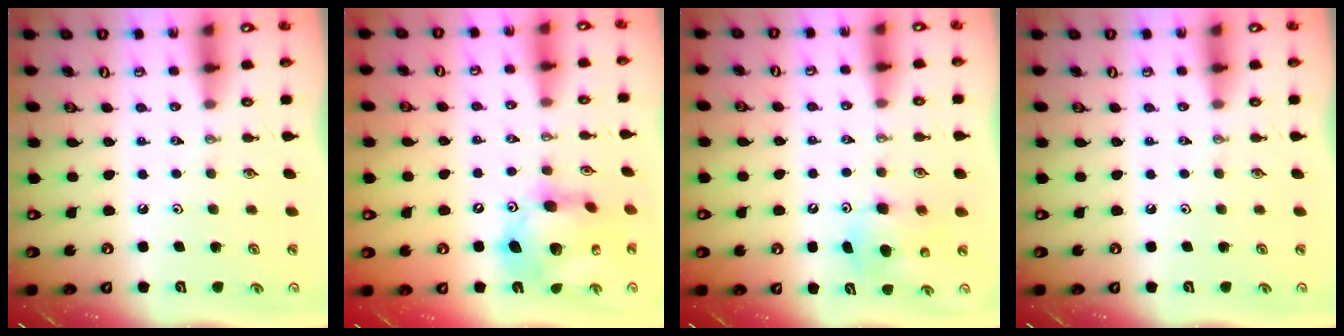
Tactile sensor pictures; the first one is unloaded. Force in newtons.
{"total": 15.7, "press": 15.6, "slide": 1.7}
{"total": 7.0, "press": 6.9, "slide": 1.4}
{"total": 0.0}